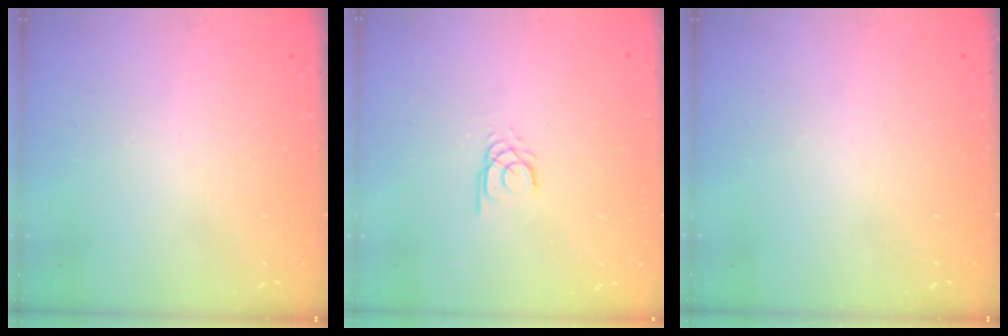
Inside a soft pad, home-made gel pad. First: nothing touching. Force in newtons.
{"total": 2.2, "press": 2.2, "slide": 0.2}
{"total": 0.0}